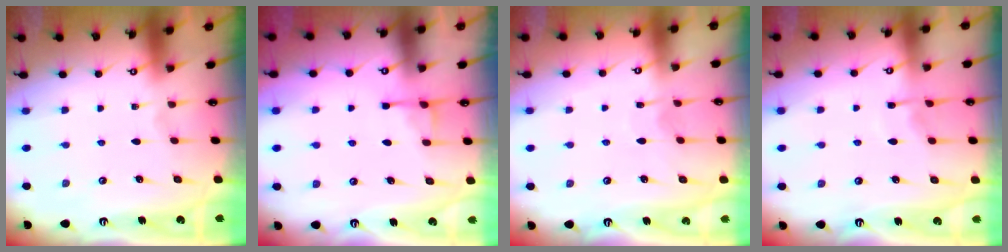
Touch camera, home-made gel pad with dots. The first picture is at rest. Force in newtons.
{"total": 4.1, "press": 4.1, "slide": 0.7}
{"total": 4.7, "press": 4.7, "slide": 0.5}
{"total": 4.4, "press": 4.3, "slide": 0.6}